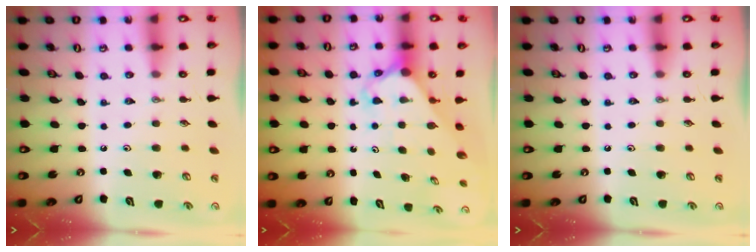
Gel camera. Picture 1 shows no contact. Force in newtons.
{"total": 2.5, "press": 2.5, "slide": 0.1}
{"total": 0.0}